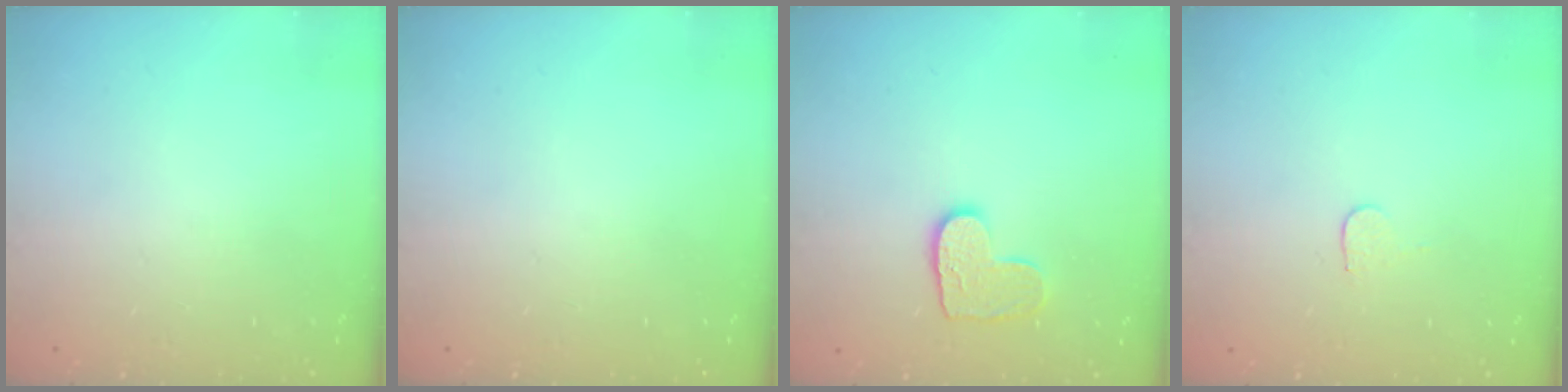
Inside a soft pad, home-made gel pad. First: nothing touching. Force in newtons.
{"total": 0.0}
{"total": 8.9, "press": 8.9, "slide": 0.4}
{"total": 4.9, "press": 4.9, "slide": 0.3}